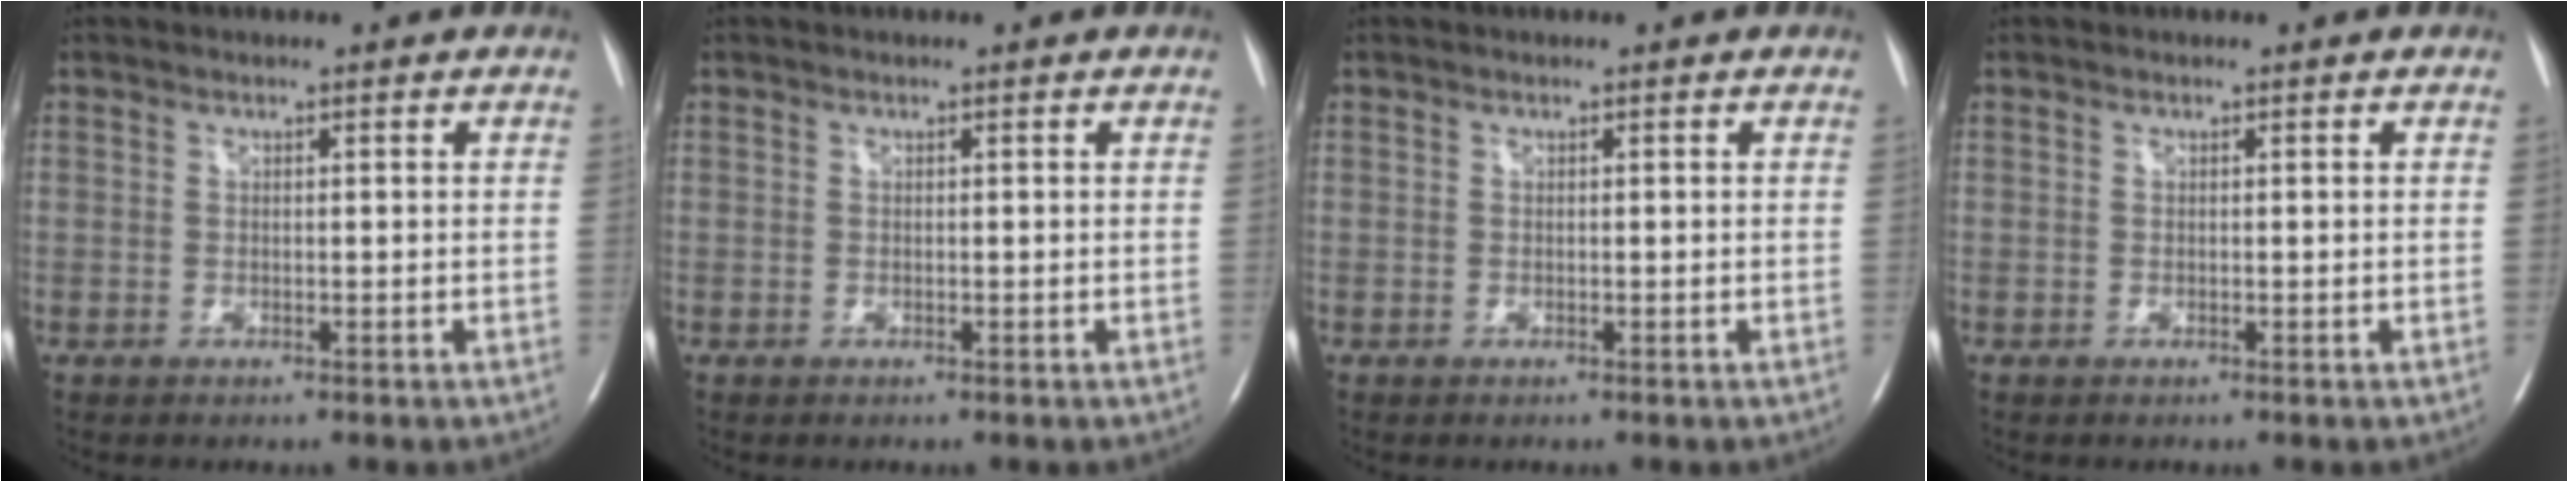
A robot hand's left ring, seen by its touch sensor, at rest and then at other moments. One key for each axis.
{"total": 0.0}
{"total": 0.0}
{"total": 0.0}